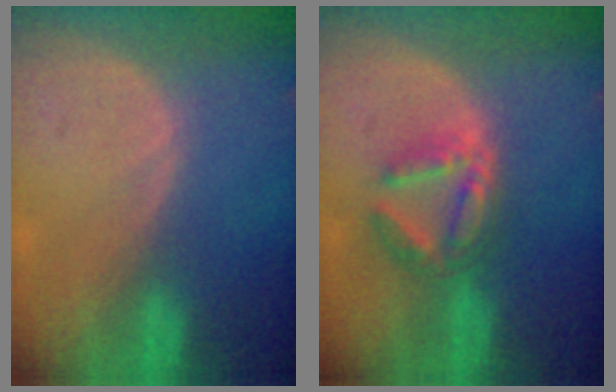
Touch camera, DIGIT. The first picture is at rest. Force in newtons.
{"total": 5.8, "press": 5.5, "slide": 1.8}